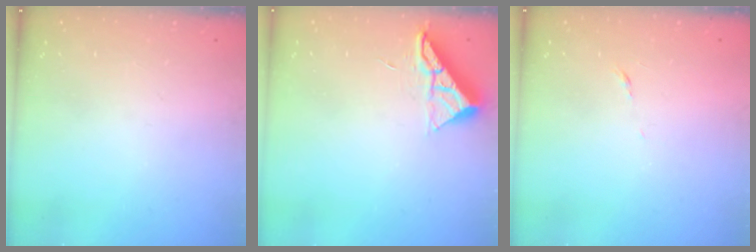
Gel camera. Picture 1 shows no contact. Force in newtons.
{"total": 7.1, "press": 7.1, "slide": 0.4}
{"total": 3.9, "press": 3.8, "slide": 0.9}